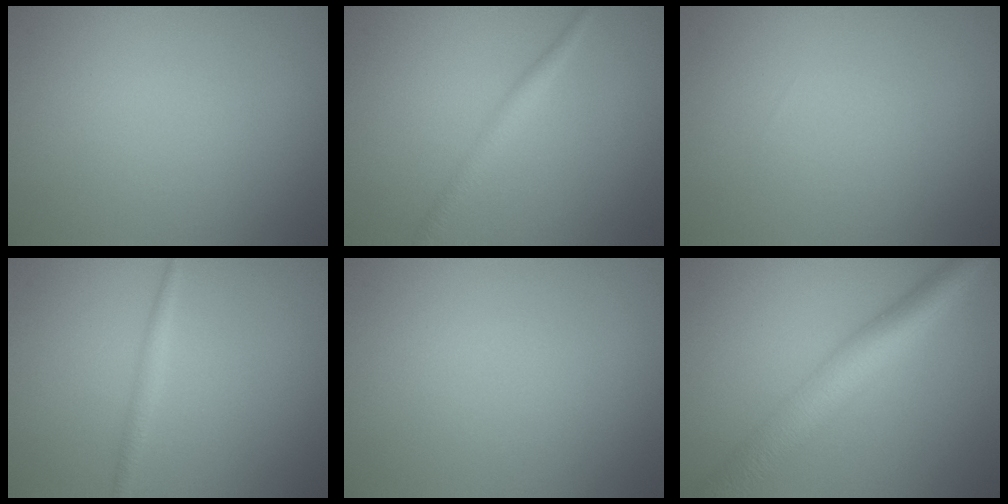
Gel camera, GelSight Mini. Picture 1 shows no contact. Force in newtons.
{"total": 1.8, "press": 1.8, "slide": 0.1}
{"total": 0.0}
{"total": 1.3, "press": 1.3, "slide": 0.1}
{"total": 0.0}
{"total": 6.6, "press": 6.6, "slide": 0.1}